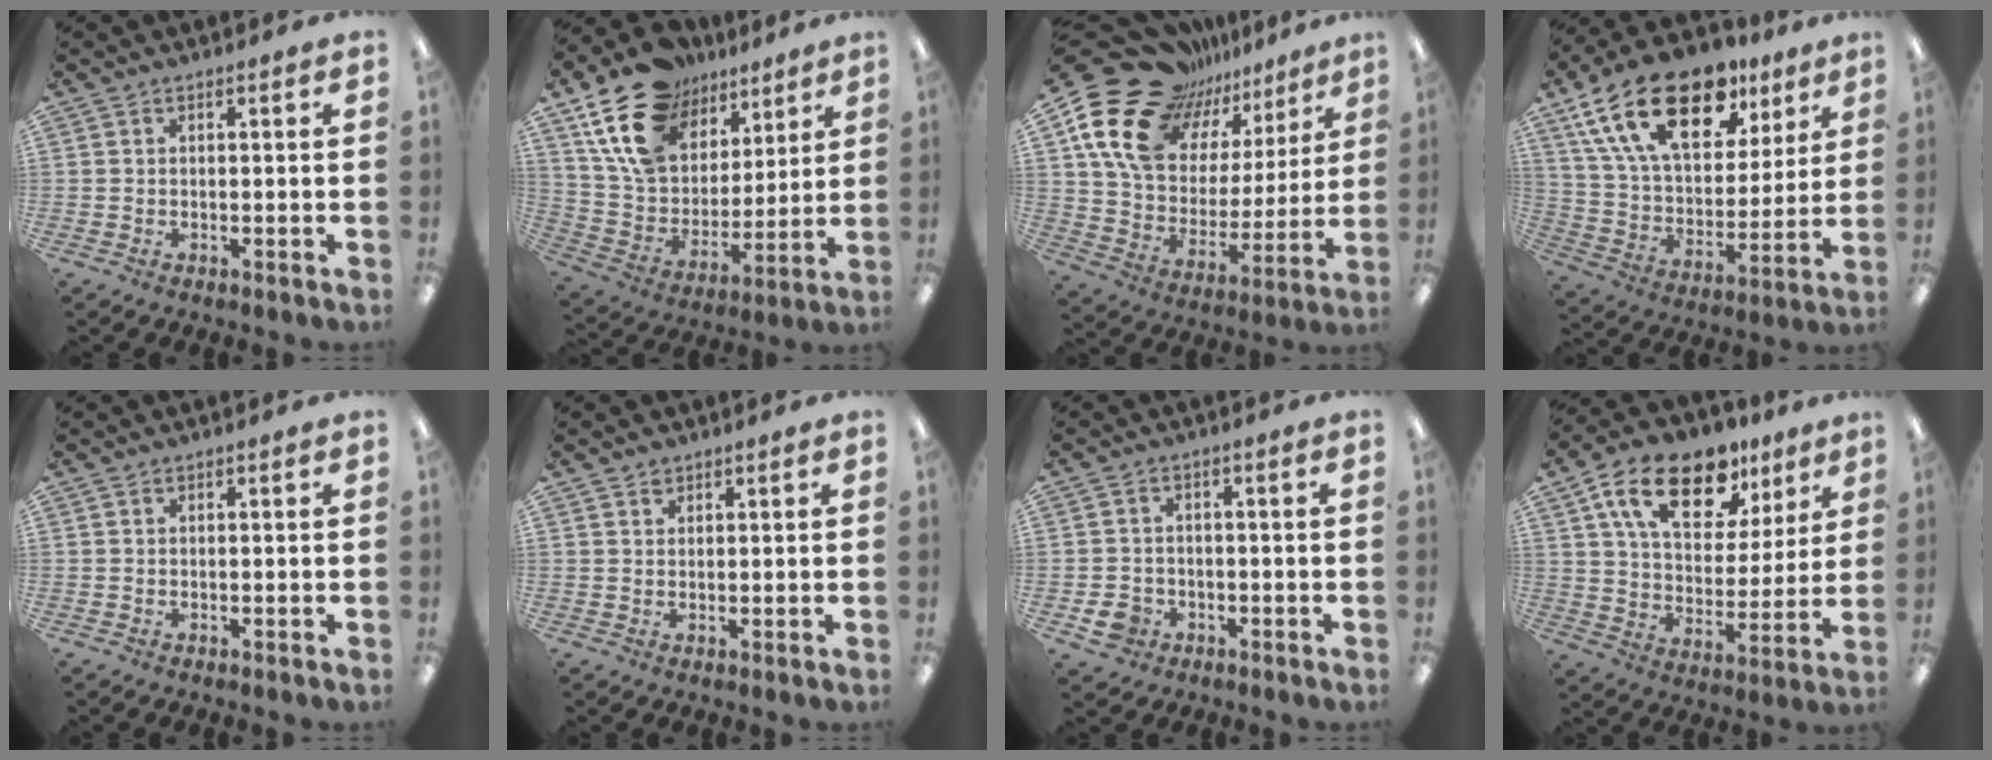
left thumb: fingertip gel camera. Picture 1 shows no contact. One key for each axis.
{"total": 21.4, "fx": 12.9, "fy": 13.7, "fz": 10.2, "tx": -0.186, "ty": -0.056, "tz": 0.243}
{"total": 22.1, "fx": 14.2, "fy": 13.7, "fz": 10.0, "tx": -0.176, "ty": -0.093, "tz": 0.264}
{"total": 23.8, "fx": 14.1, "fy": 12.4, "fz": 14.6, "tx": -0.264, "ty": -0.066, "tz": 0.251}
{"total": 0.0}
{"total": 1.4, "fx": 1.1, "fy": 0.8, "fz": 0.2, "tx": 0.004, "ty": -0.003, "tz": 0.020}
{"total": 4.7, "fx": -2.1, "fy": 3.8, "fz": 1.7, "tx": -0.038, "ty": 0.011, "tz": -0.038}
{"total": 18.8, "fx": 11.4, "fy": 10.2, "fz": 10.9, "tx": -0.191, "ty": -0.043, "tz": 0.200}